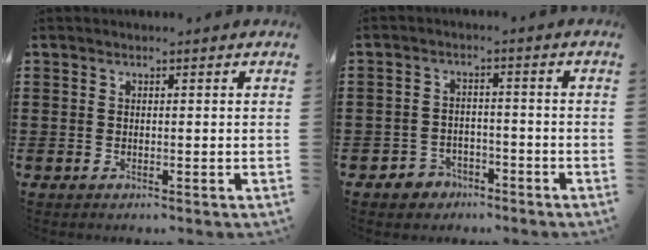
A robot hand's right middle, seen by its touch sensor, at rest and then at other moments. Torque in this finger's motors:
{"motor_torque": [0.50, -0.37, 0.00, 0.02]}